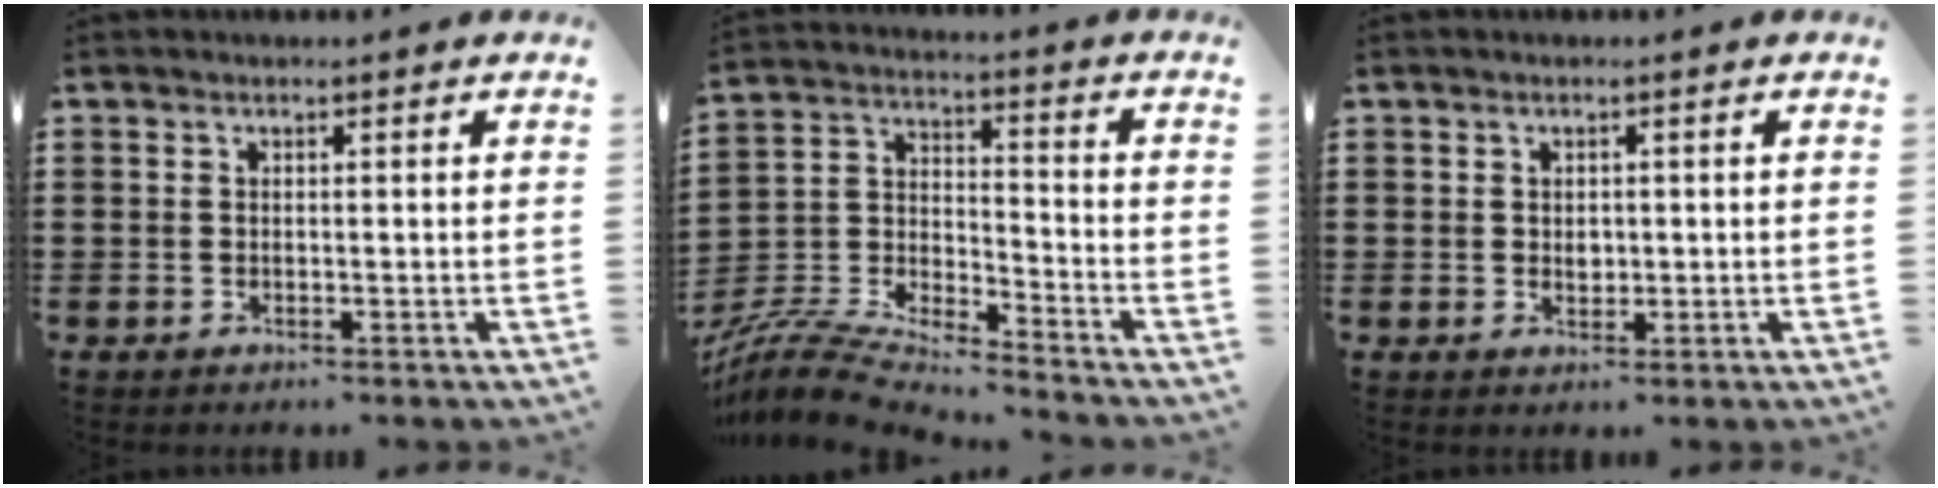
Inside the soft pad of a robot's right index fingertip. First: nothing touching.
{"total": 8.0, "force": [-7.6, 0.7, 2.2], "torque": [-0.064, -0.003, -0.157]}
{"total": 1.3, "force": [0.3, 1.1, 0.7], "torque": [-0.007, 0.004, 0.003]}